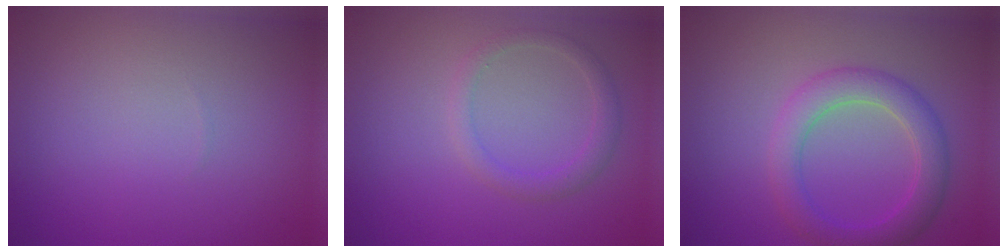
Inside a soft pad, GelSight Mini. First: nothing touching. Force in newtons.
{"total": 1.8, "press": 1.8, "slide": 0.2}
{"total": 4.1, "press": 4.1, "slide": 0.3}